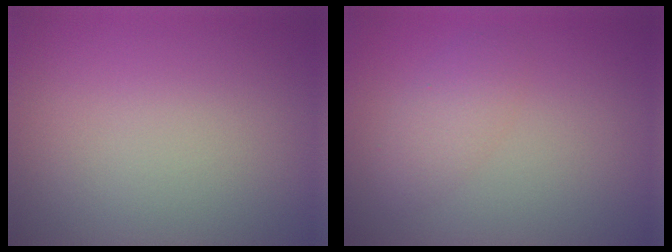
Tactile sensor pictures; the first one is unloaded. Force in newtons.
{"total": 2.1, "press": 2.1, "slide": 0.1}